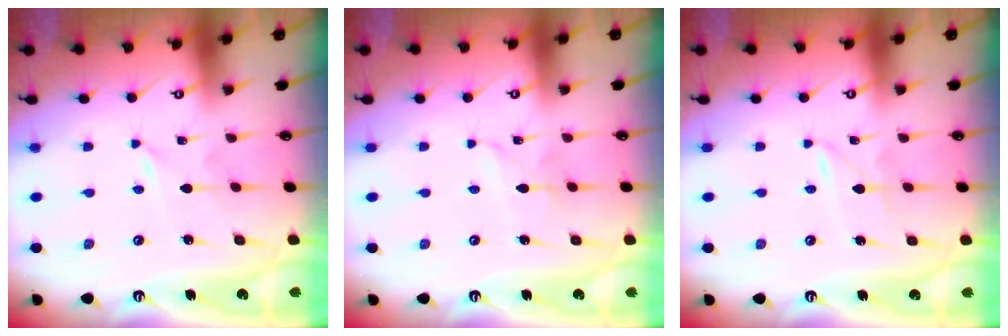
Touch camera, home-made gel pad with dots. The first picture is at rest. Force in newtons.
{"total": 2.4, "press": 2.4, "slide": 0.3}
{"total": 2.7, "press": 2.7, "slide": 0.2}